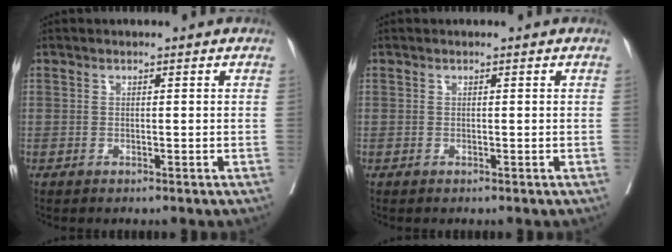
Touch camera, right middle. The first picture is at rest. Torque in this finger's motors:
{"motor_torque": [0.00, 0.00, 0.00, 0.00]}